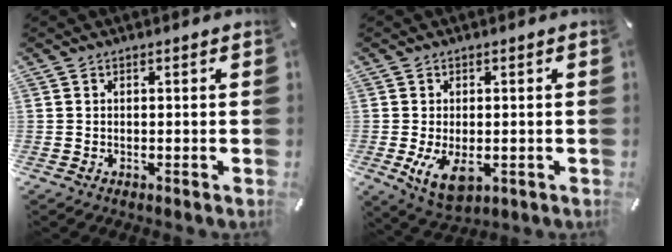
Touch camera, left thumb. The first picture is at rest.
{"total": 6.7, "force": [-1.2, 4.1, 5.2], "torque": [-0.103, -0.009, -0.023]}